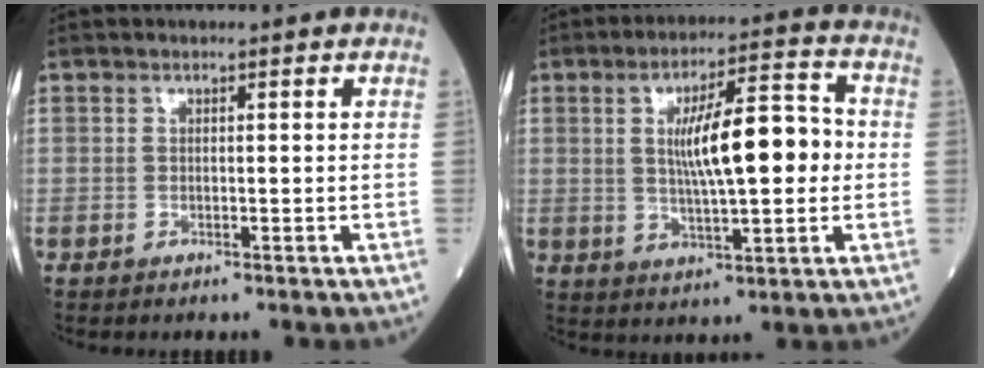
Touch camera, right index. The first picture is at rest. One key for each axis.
{"total": 11.9, "fx": 0.8, "fy": 2.5, "fz": 11.6, "tx": -0.193, "ty": 0.018, "tz": 0.014}